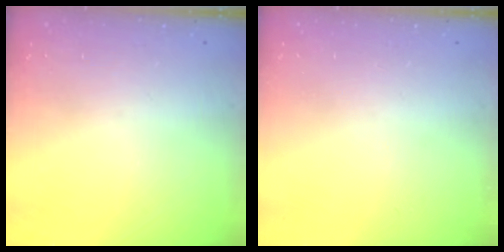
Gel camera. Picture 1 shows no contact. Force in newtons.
{"total": 0.0}